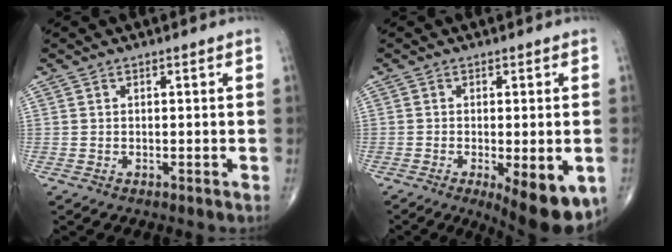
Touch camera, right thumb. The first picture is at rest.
{"total": 11.9, "force": [-4.8, 4.1, 10.1], "torque": [-0.121, -0.012, -0.060]}